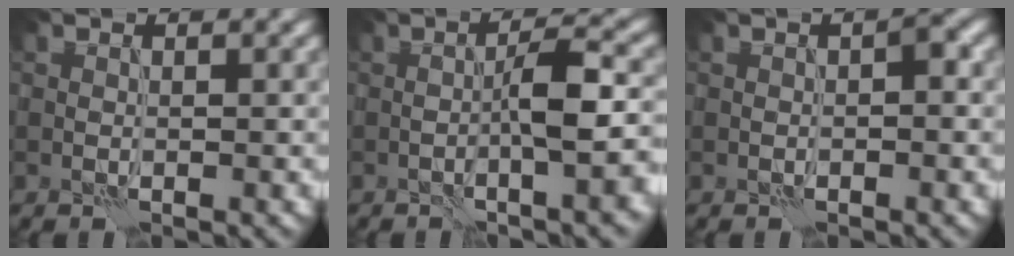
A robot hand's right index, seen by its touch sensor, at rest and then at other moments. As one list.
[{"total": 5.1, "force": [-1.5, 0.6, 4.9], "torque": [-0.080, 0.016, -0.031]}, {"total": 1.1, "force": [-0.3, 0.3, 1.0], "torque": [-0.012, 0.006, -0.005]}]